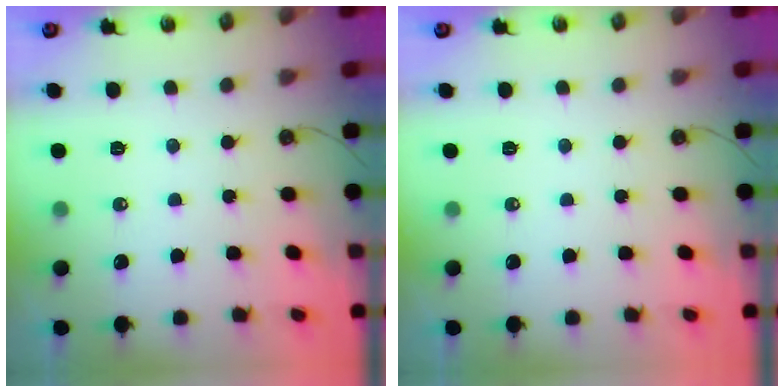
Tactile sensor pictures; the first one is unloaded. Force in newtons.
{"total": 0.0}